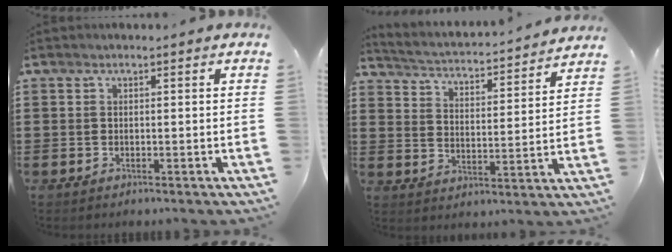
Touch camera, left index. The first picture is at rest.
{"total": 2.4, "force": [2.3, -0.3, 0.3], "torque": [-0.025, -0.031, 0.028]}